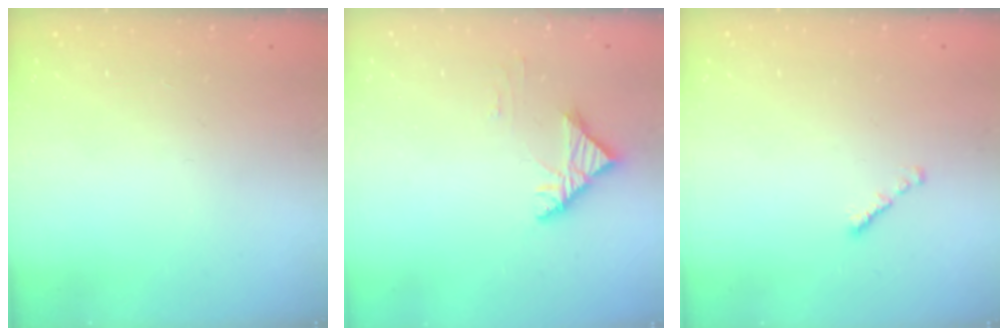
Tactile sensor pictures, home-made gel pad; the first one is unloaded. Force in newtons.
{"total": 4.2, "press": 4.0, "slide": 1.1}
{"total": 1.3, "press": 1.1, "slide": 0.6}